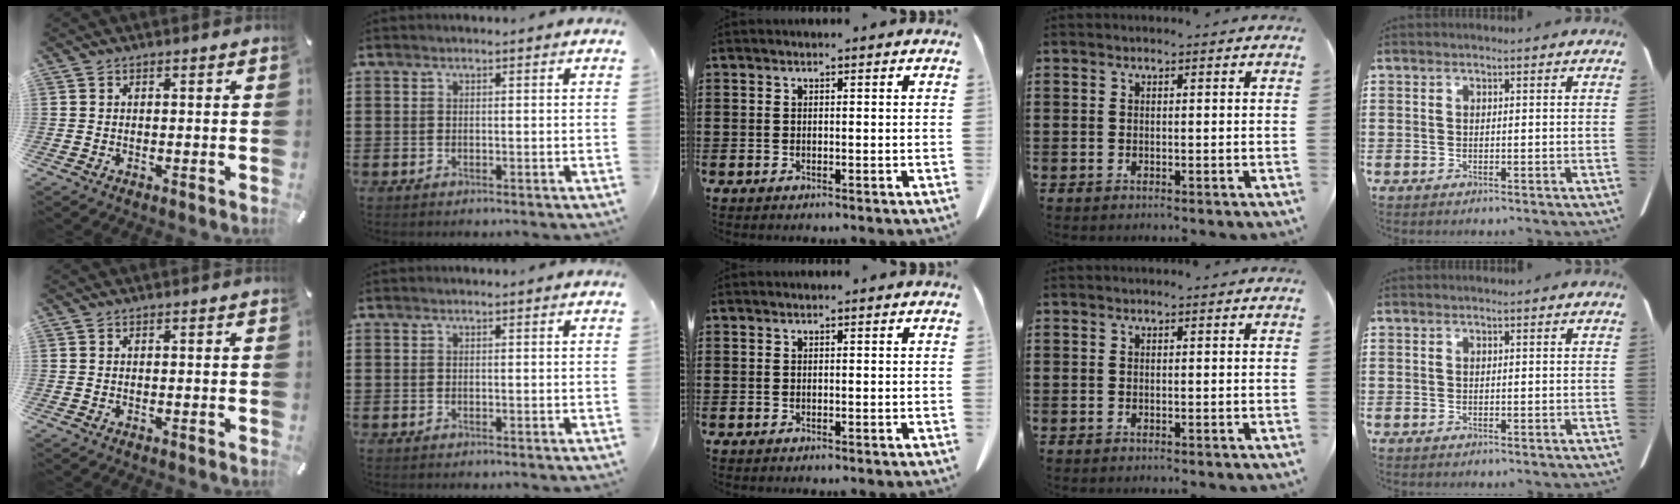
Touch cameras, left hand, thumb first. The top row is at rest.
{}